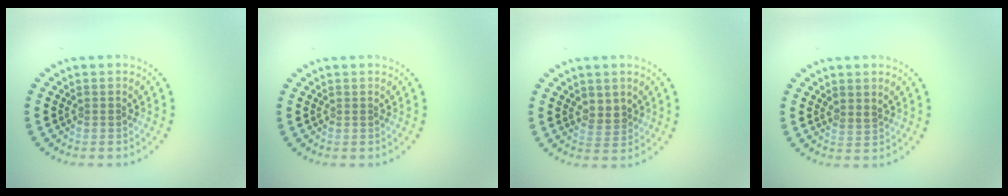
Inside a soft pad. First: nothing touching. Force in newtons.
{"total": 0.0}
{"total": 2.0, "press": 1.7, "slide": 0.9}
{"total": 0.8, "press": 0.4, "slide": 0.7}